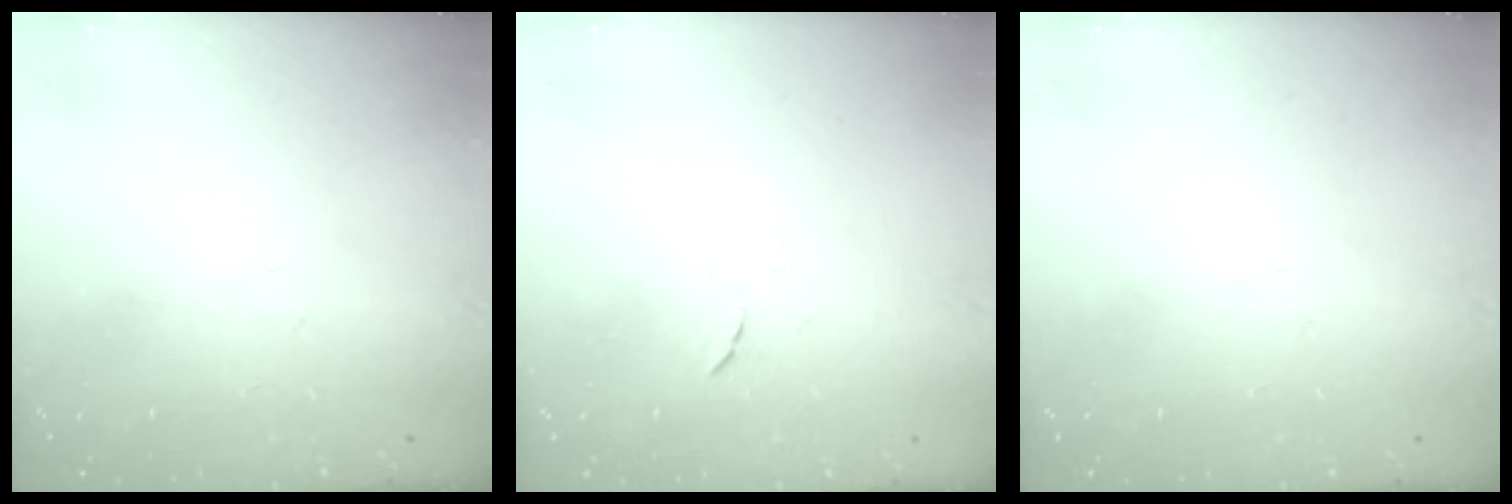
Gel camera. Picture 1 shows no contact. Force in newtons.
{"total": 4.3, "press": 4.2, "slide": 0.6}
{"total": 0.0}